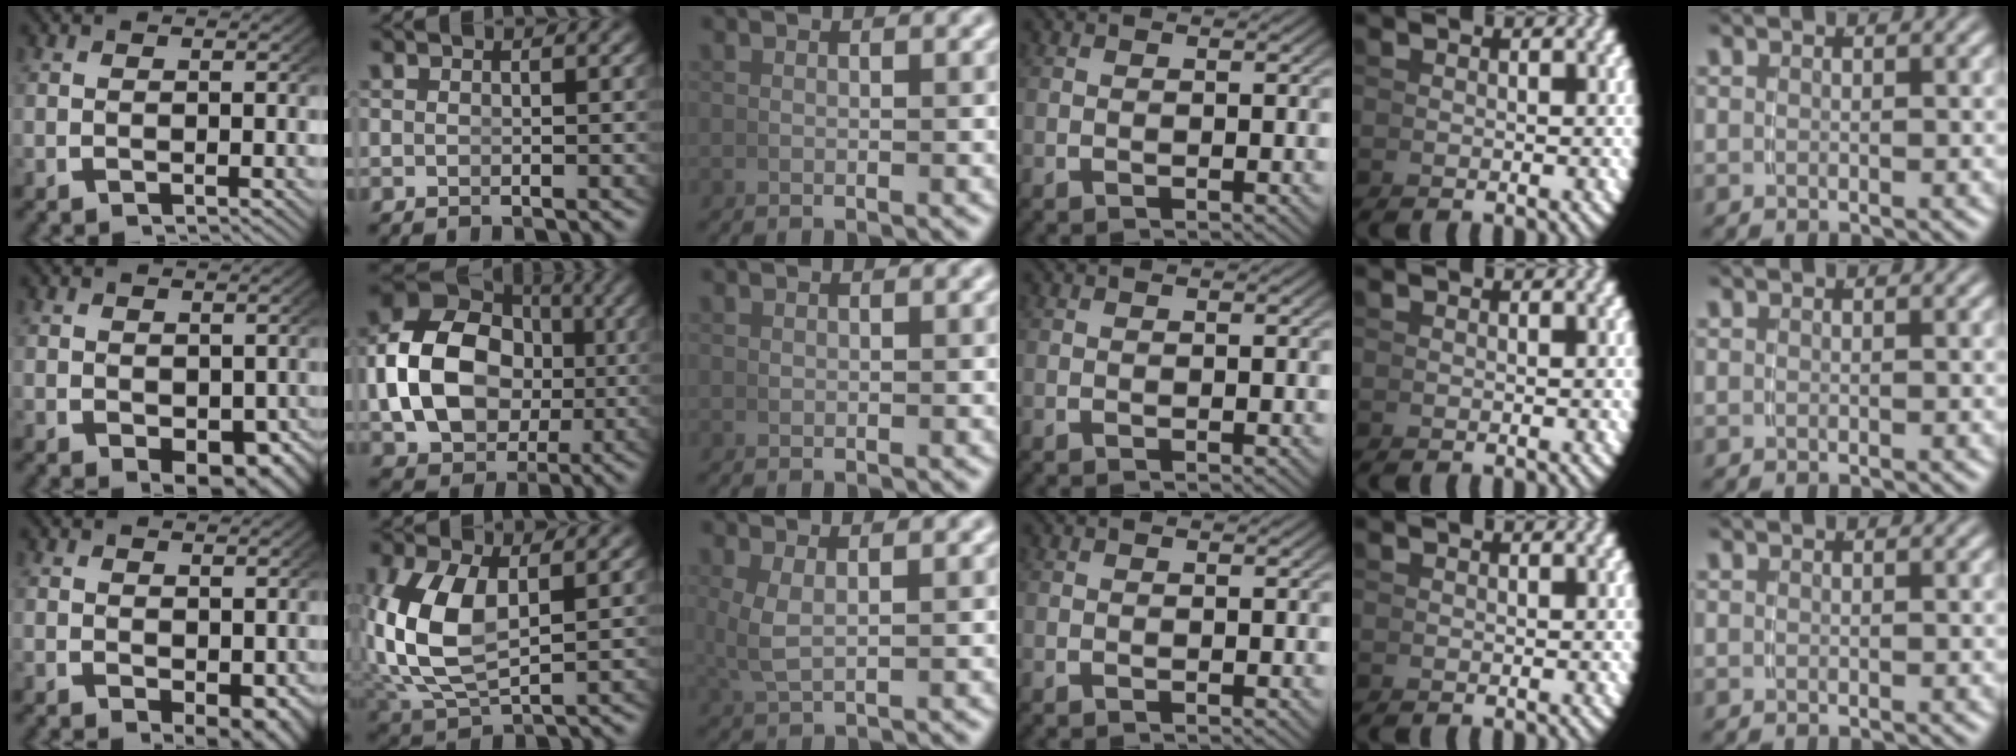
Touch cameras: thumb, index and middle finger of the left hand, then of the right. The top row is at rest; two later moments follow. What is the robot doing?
{"motion": "lift_and_place", "object": "bowl"}